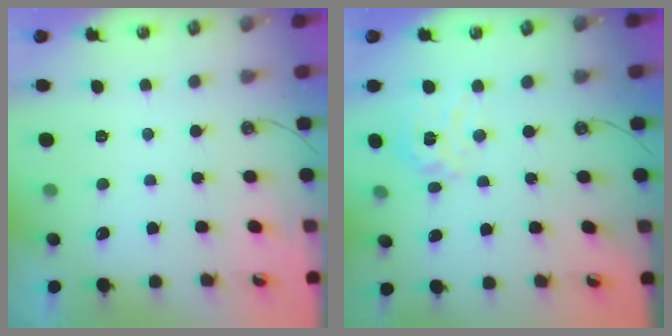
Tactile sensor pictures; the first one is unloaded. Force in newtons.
{"total": 10.9, "press": 10.9, "slide": 1.1}